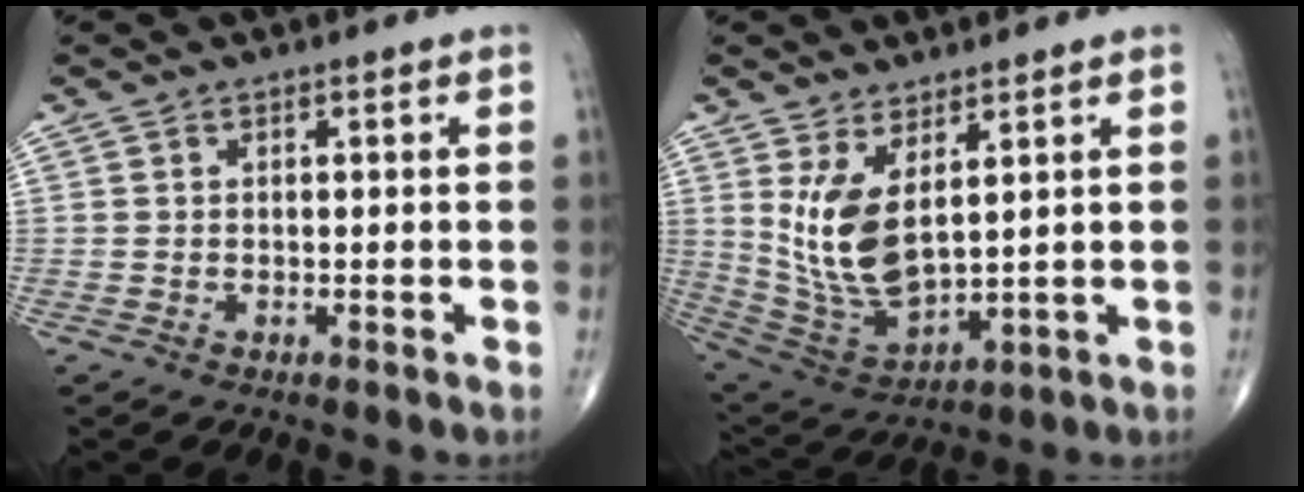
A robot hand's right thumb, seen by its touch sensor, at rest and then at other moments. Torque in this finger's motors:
{"motor_torque": [-0.94, 0.88, 1.14, 0.36, 0.13]}